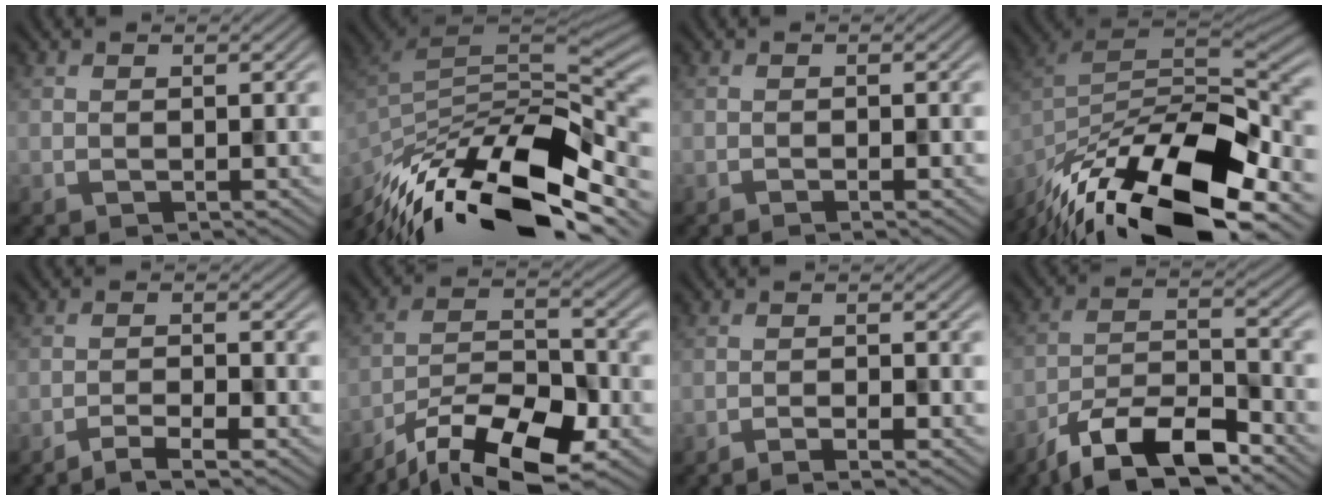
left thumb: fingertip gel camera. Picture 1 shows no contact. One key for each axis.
{"total": 16.8, "fx": -10.4, "fy": 7.0, "fz": 11.2, "tx": -0.247, "ty": -0.026, "tz": -0.175}
{"total": 0.6, "fx": -0.4, "fy": 0.0, "fz": 0.4, "tx": -0.010, "ty": 0.002, "tz": -0.009}
{"total": 18.4, "fx": -11.5, "fy": 7.8, "fz": 12.1, "tx": -0.264, "ty": -0.022, "tz": -0.190}
{"total": 3.2, "fx": -2.4, "fy": 0.4, "fz": 2.1, "tx": -0.038, "ty": 0.006, "tz": -0.050}
{"total": 13.5, "fx": -9.7, "fy": 4.4, "fz": 8.3, "tx": -0.160, "ty": -0.005, "tz": -0.179}
{"total": 2.0, "fx": -1.4, "fy": 0.1, "fz": 1.4, "tx": -0.028, "ty": 0.007, "tz": -0.030}
{"total": 10.8, "fx": -7.8, "fy": 3.5, "fz": 6.6, "tx": -0.117, "ty": 0.000, "tz": -0.159}